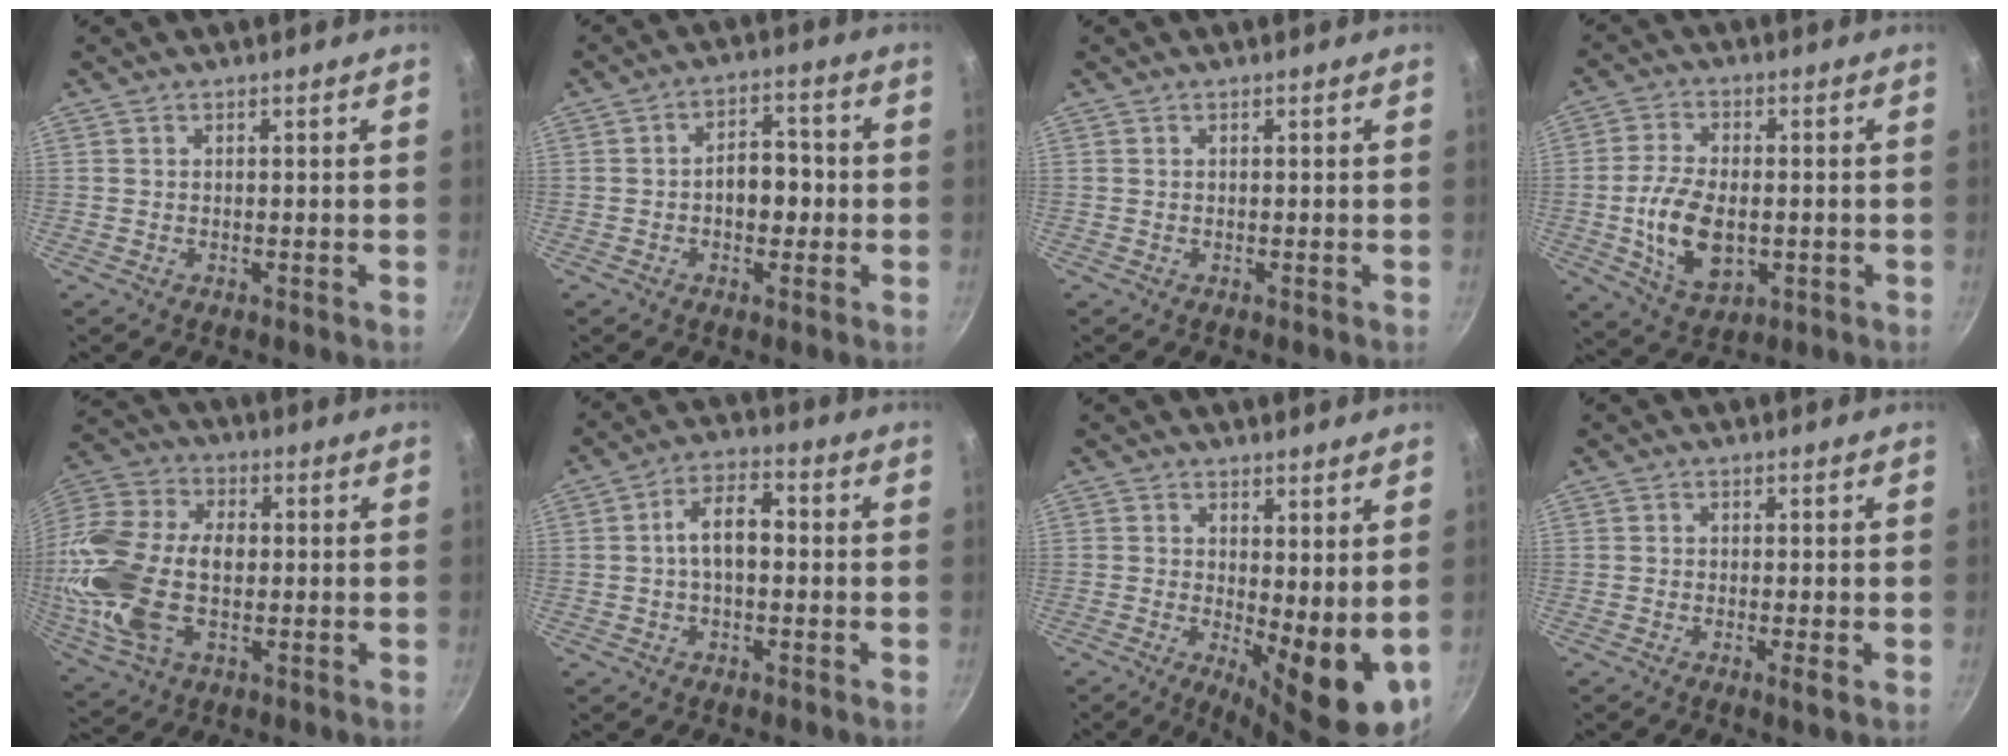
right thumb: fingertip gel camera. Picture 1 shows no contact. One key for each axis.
{"total": 6.6, "fx": -1.0, "fy": 4.4, "fz": 4.9, "tx": -0.035, "ty": 0.022, "tz": -0.019}
{"total": 0.0}
{"total": 11.8, "fx": -1.6, "fy": 6.9, "fz": 9.4, "tx": -0.174, "ty": 0.003, "tz": -0.023}
{"total": 20.8, "fx": -1.2, "fy": 12.8, "fz": 16.3, "tx": -0.332, "ty": 0.023, "tz": -0.027}
{"total": 7.4, "fx": -0.1, "fy": 4.1, "fz": 6.2, "tx": -0.093, "ty": 0.027, "tz": -0.011}
{"total": 10.6, "fx": 0.4, "fy": 4.0, "fz": 9.8, "tx": -0.114, "ty": -0.021, "tz": 0.016}
{"total": 1.7, "fx": -0.6, "fy": 0.1, "fz": 1.6, "tx": -0.034, "ty": -0.004, "tz": -0.012}